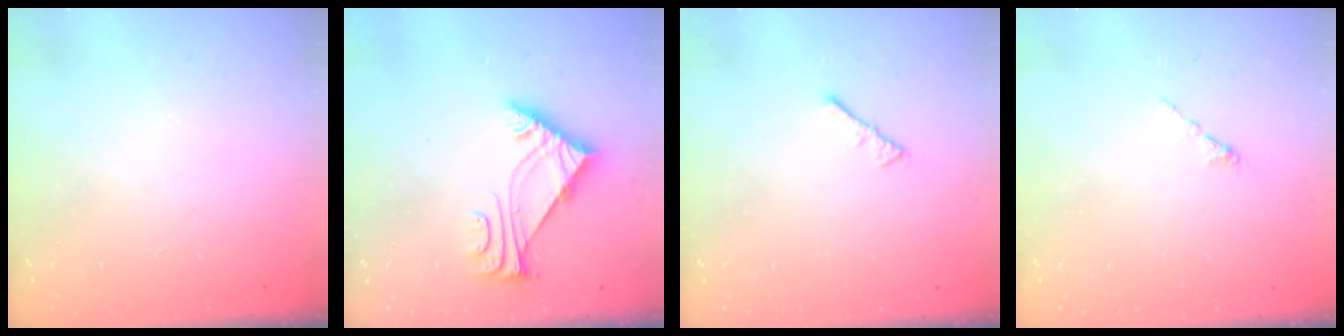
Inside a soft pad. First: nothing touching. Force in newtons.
{"total": 6.6, "press": 6.5, "slide": 1.2}
{"total": 2.2, "press": 2.1, "slide": 0.5}
{"total": 0.0}